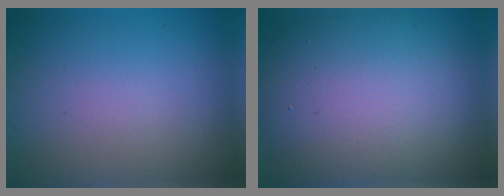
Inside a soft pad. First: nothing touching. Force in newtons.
{"total": 13.1, "press": 13.1, "slide": 0.8}